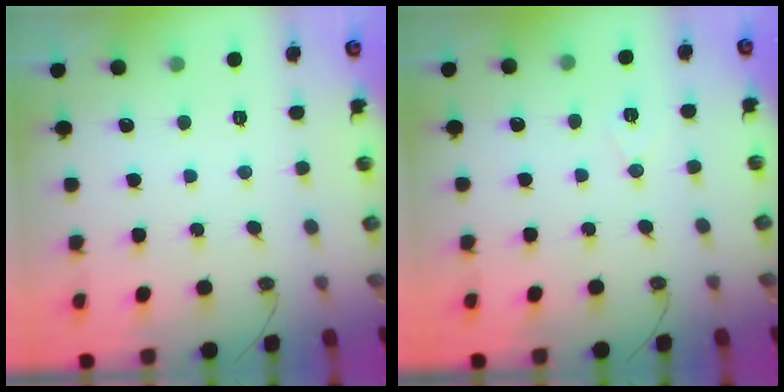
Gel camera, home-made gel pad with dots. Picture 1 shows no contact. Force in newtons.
{"total": 5.9, "press": 3.9, "slide": 4.5}